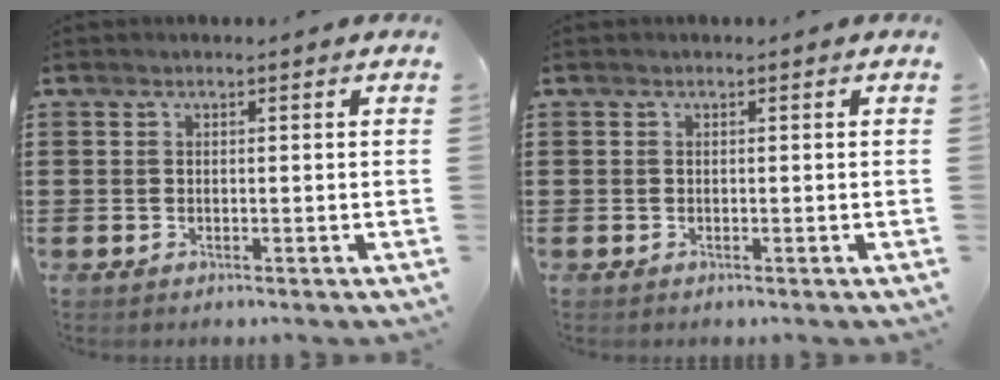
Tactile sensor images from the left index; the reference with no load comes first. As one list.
[{"total": 0.0}]